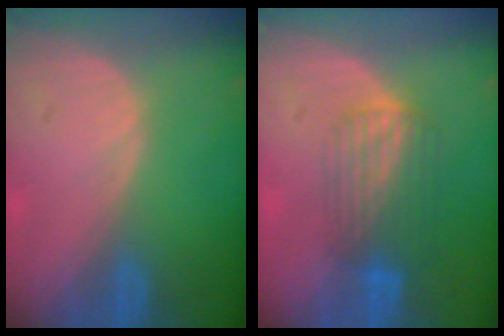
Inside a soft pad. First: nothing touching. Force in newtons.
{"total": 6.8, "press": 5.7, "slide": 3.7}